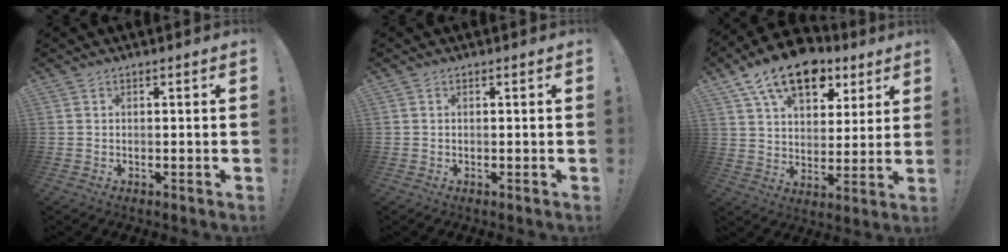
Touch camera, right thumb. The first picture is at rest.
{"total": 0.0}
{"total": 16.6, "force": [10.2, 9.4, 9.0], "torque": [-0.141, -0.057, 0.185]}